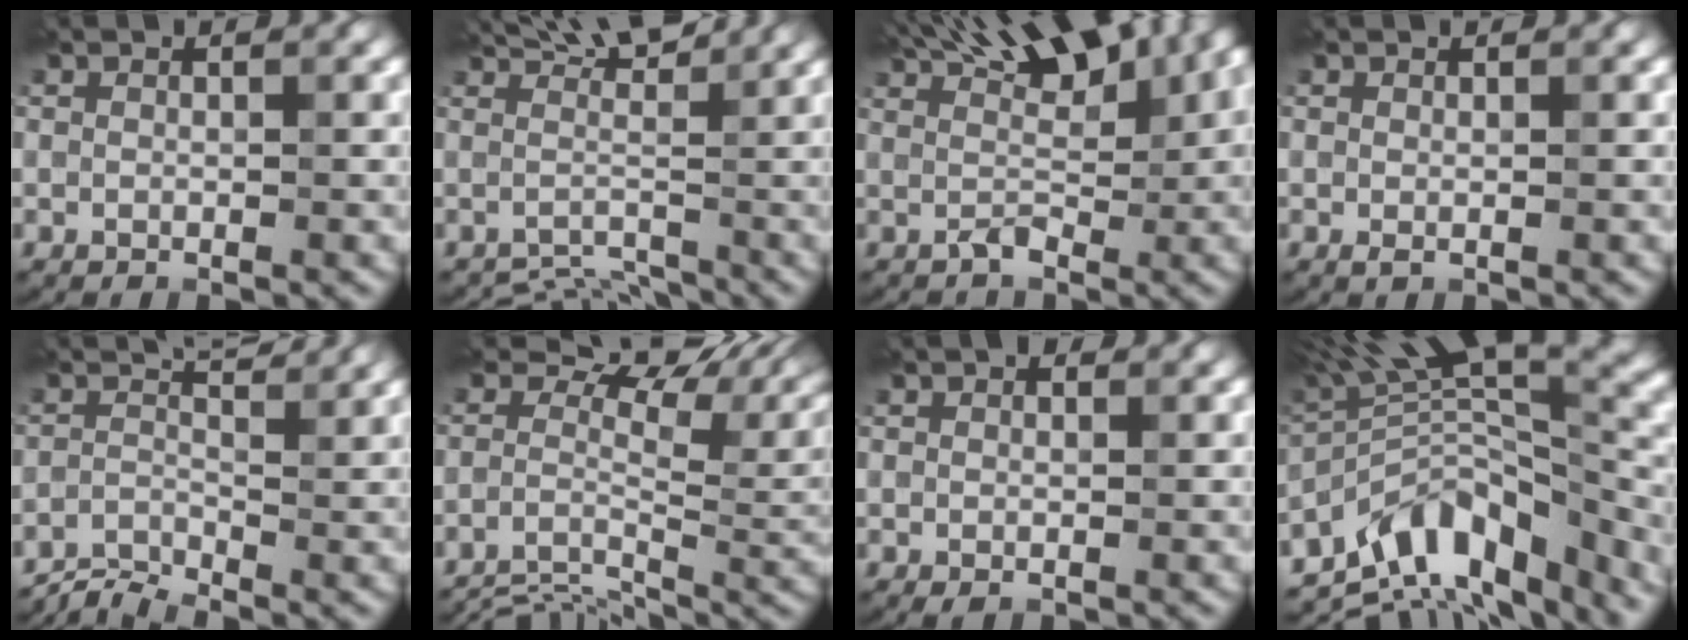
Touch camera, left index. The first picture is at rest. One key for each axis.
{"total": 3.6, "fx": 1.3, "fy": 1.3, "fz": 3.1, "tx": -0.045, "ty": -0.001, "tz": 0.015}
{"total": 7.3, "fx": 3.1, "fy": 3.1, "fz": 5.9, "tx": -0.085, "ty": 0.022, "tz": 0.048}
{"total": 0.6, "fx": -0.2, "fy": 0.2, "fz": 0.6, "tx": -0.011, "ty": 0.001, "tz": 0.000}
{"total": 2.4, "fx": -1.9, "fy": 0.5, "fz": 1.4, "tx": -0.028, "ty": 0.004, "tz": -0.046}
{"total": 7.2, "fx": -1.1, "fy": 4.0, "fz": 5.9, "tx": -0.086, "ty": -0.004, "tz": -0.022}
{"total": 1.1, "fx": 0.1, "fy": 0.7, "fz": 0.9, "tx": -0.014, "ty": 0.005, "tz": -0.001}
{"total": 11.5, "fx": -6.3, "fy": 4.4, "fz": 8.5, "tx": -0.146, "ty": 0.021, "tz": -0.103}